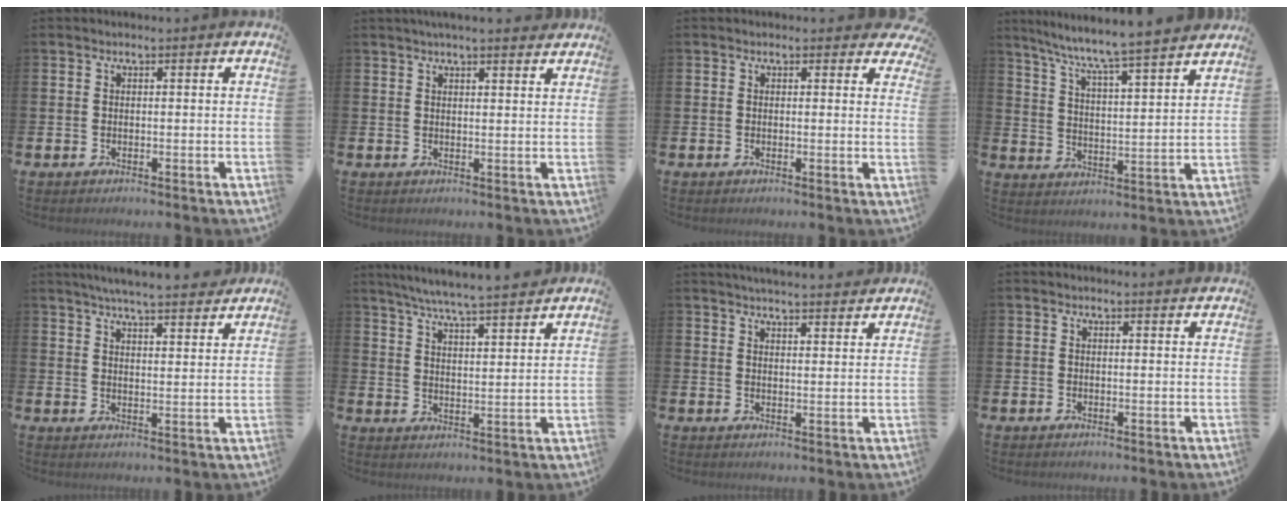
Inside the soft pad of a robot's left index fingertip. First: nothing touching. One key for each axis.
{"total": 3.1, "fx": 3.0, "fy": 0.1, "fz": 0.8, "tx": -0.008, "ty": -0.013, "tz": 0.051}
{"total": 1.0, "fx": 0.7, "fy": 0.7, "fz": 0.1, "tx": 0.006, "ty": 0.005, "tz": 0.010}
{"total": 7.5, "fx": 7.1, "fy": -0.5, "fz": 2.3, "tx": -0.077, "ty": -0.058, "tz": 0.121}
{"total": 5.8, "fx": 5.7, "fy": 0.0, "fz": 1.2, "tx": -0.025, "ty": -0.035, "tz": 0.099}
{"total": 6.8, "fx": 6.5, "fy": -0.2, "fz": 1.9, "tx": -0.057, "ty": -0.041, "tz": 0.114}
{"total": 4.2, "fx": 4.2, "fy": -0.1, "fz": 0.4, "tx": -0.009, "ty": -0.023, "tz": 0.075}
{"total": 0.7, "fx": 0.6, "fy": 0.0, "fz": 0.1, "tx": 0.011, "ty": -0.005, "tz": 0.009}